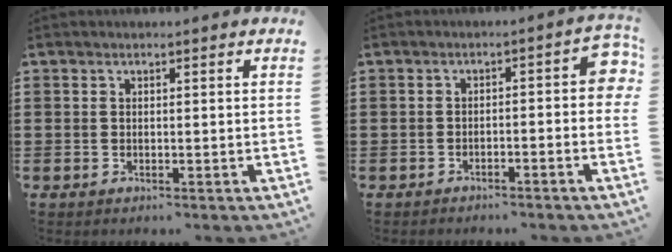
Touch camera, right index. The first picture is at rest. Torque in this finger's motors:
{"motor_torque": [0.04, -0.06, 0.29, 0.03]}